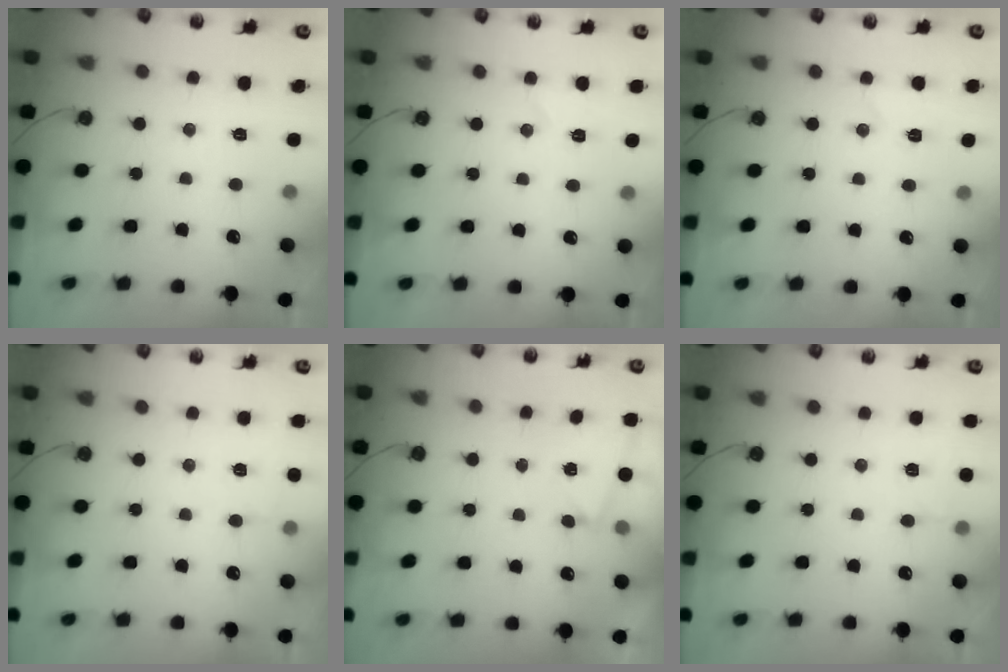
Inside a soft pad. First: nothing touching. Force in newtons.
{"total": 5.6, "press": 4.9, "slide": 2.7}
{"total": 6.0, "press": 5.7, "slide": 1.8}
{"total": 3.8, "press": 3.8, "slide": 0.6}
{"total": 2.0, "press": 0.9, "slide": 1.8}
{"total": 3.6, "press": 3.4, "slide": 1.1}